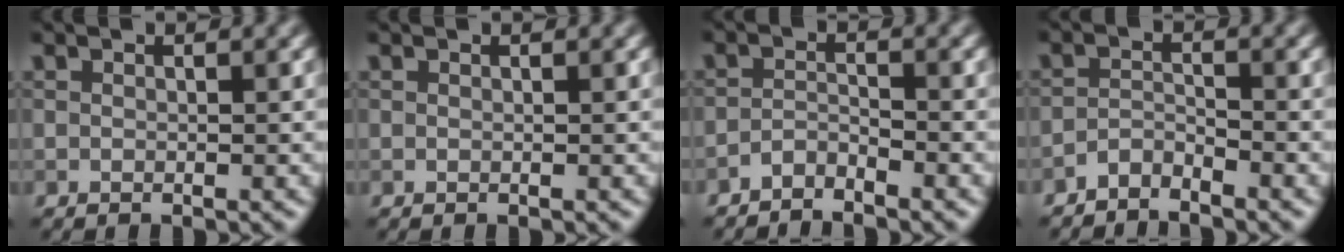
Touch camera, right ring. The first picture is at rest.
{"total": 0.0}
{"total": 1.6, "force": [-1.5, 0.2, 0.5], "torque": [-0.009, 0.006, -0.034]}
{"total": 1.8, "force": [-1.8, 0.3, 0.4], "torque": [-0.007, 0.007, -0.038]}